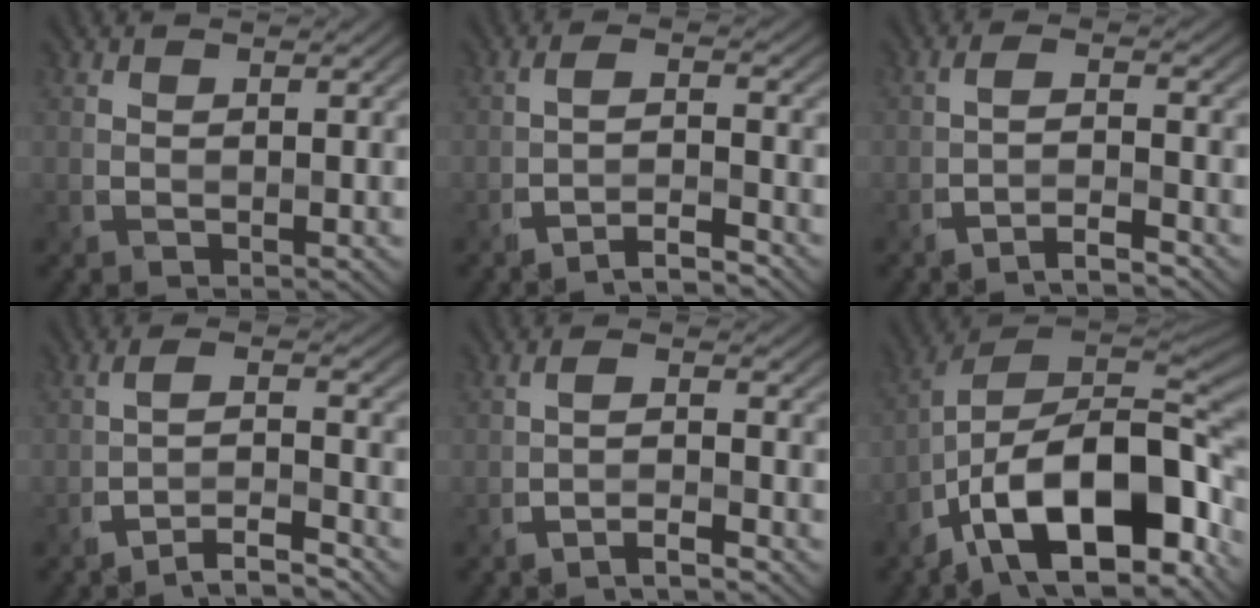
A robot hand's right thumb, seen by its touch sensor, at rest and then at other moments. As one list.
[{"total": 4.4, "force": [-3.4, 0.6, 2.7], "torque": [-0.037, 0.017, -0.071]}, {"total": 3.7, "force": [-2.8, 0.5, 2.4], "torque": [-0.038, 0.013, -0.063]}, {"total": 5.4, "force": [-4.1, 0.8, 3.3], "torque": [-0.044, 0.016, -0.082]}, {"total": 2.9, "force": [-2.2, 0.3, 1.9], "torque": [-0.032, 0.009, -0.054]}, {"total": 18.5, "force": [-7.5, 8.9, 14.3], "torque": [-0.238, 0.000, -0.134]}]